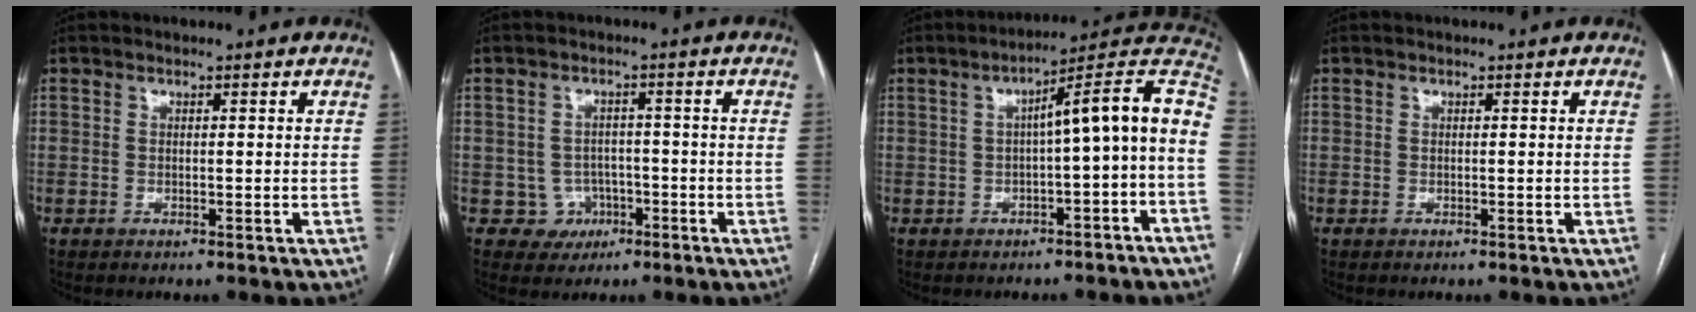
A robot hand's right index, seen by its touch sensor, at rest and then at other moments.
{"total": 4.2, "force": [-1.5, 4.0, 0.0], "torque": [0.015, 0.016, -0.015]}
{"total": 12.6, "force": [-0.9, 1.1, 12.6], "torque": [-0.171, 0.044, -0.016]}
{"total": 0.0}